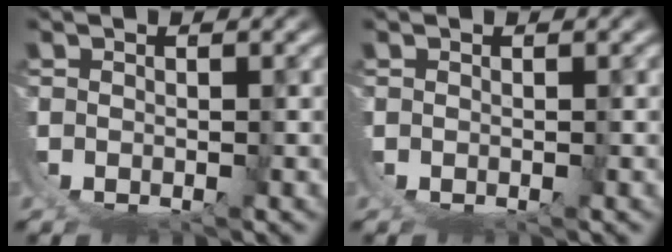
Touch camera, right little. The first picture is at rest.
{"total": 0.0}